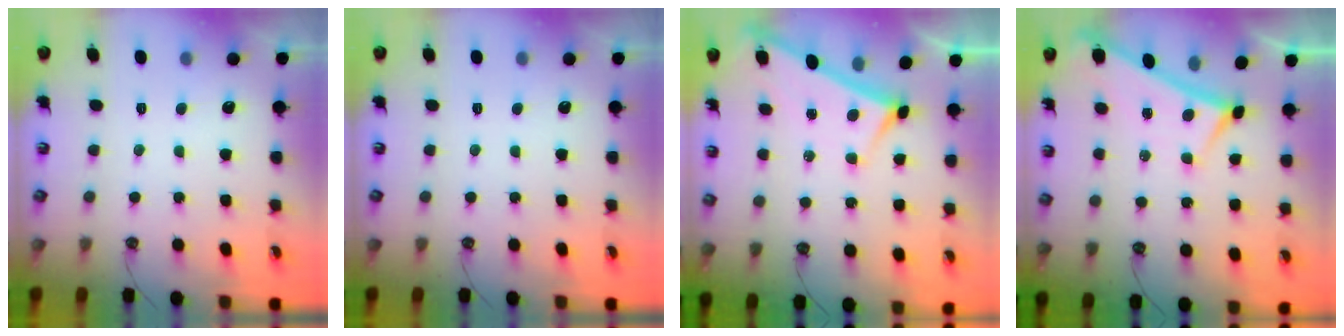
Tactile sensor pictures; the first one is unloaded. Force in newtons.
{"total": 0.0}
{"total": 2.9, "press": 2.9, "slide": 0.3}
{"total": 0.0}